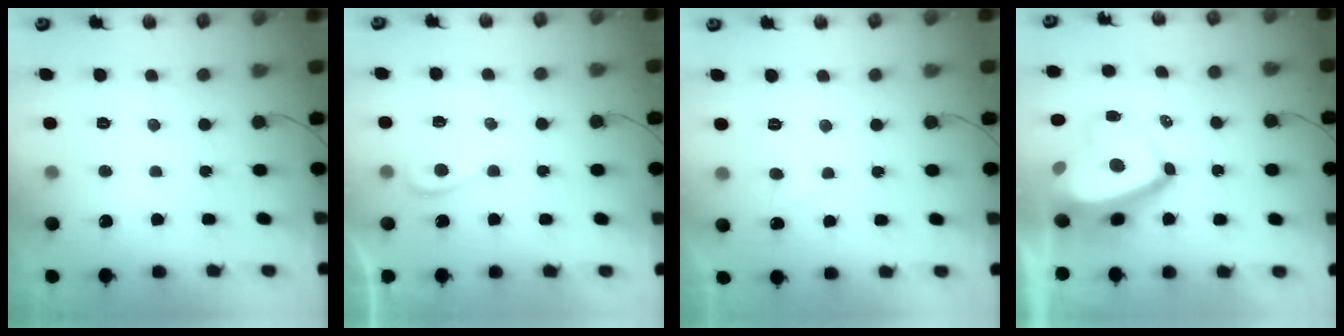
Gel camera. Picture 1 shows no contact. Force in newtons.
{"total": 2.1, "press": 2.0, "slide": 0.5}
{"total": 2.6, "press": 2.6, "slide": 0.5}
{"total": 12.4, "press": 12.3, "slide": 1.4}